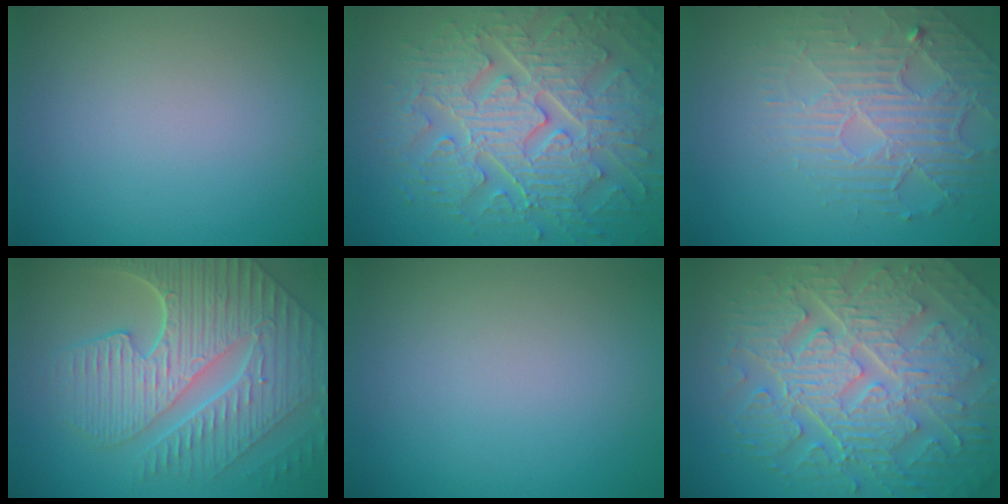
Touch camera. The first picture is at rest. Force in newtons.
{"total": 9.4, "press": 6.8, "slide": 6.5}
{"total": 3.8, "press": 3.4, "slide": 1.6}
{"total": 10.2, "press": 6.9, "slide": 7.5}
{"total": 0.0}
{"total": 10.3, "press": 6.9, "slide": 7.7}